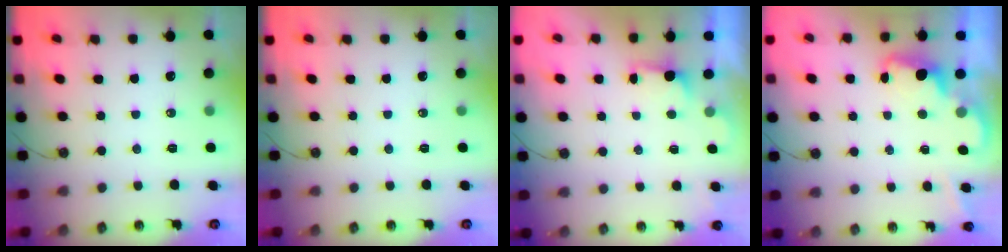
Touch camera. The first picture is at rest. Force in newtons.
{"total": 0.0}
{"total": 0.9, "press": 0.5, "slide": 0.8}
{"total": 2.1, "press": 2.1, "slide": 0.5}